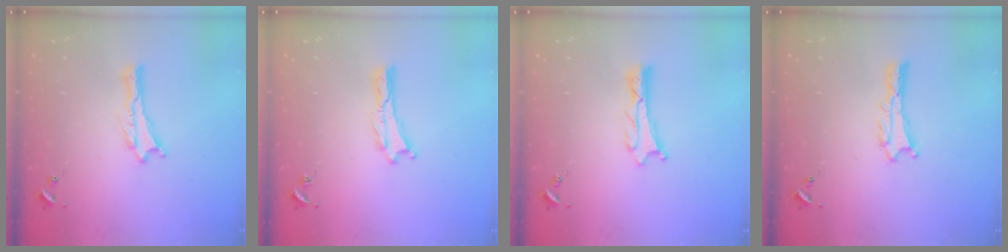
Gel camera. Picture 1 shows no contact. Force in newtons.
{"total": 0.0}
{"total": 1.3, "press": 1.2, "slide": 0.1}
{"total": 0.9, "press": 0.8, "slide": 0.1}